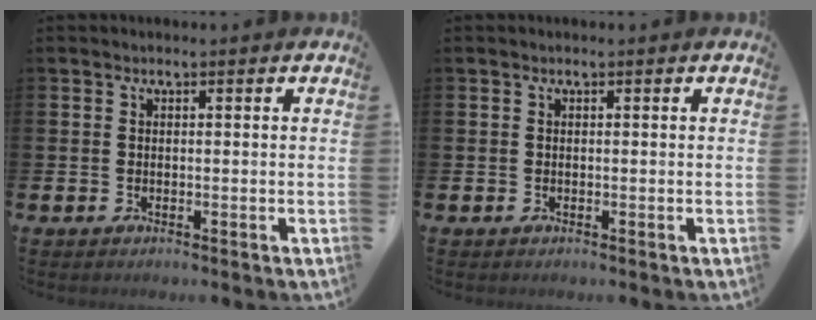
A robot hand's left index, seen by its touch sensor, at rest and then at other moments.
{"total": 0.0}